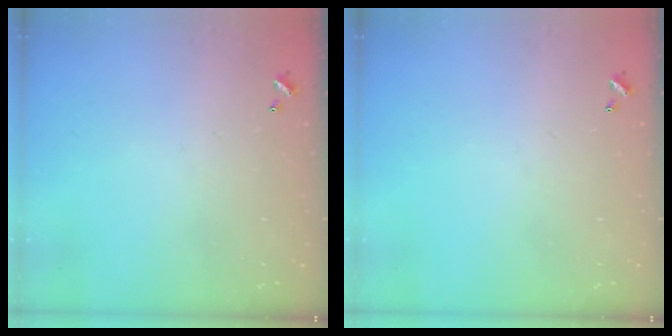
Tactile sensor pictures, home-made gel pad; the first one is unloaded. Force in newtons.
{"total": 0.0}